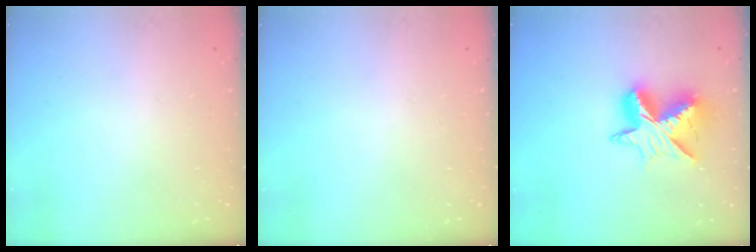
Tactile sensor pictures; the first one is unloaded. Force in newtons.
{"total": 0.0}
{"total": 12.0, "press": 11.9, "slide": 1.3}